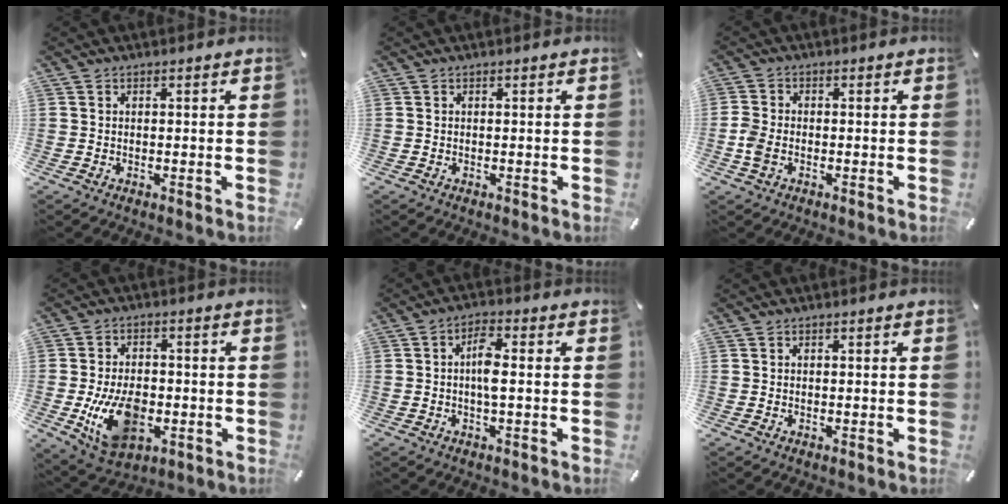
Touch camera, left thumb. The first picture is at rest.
{"total": 0.0}
{"total": 3.9, "force": [-1.3, 2.8, 2.5], "torque": [-0.054, 0.004, -0.023]}
{"total": 13.7, "force": [-3.1, 9.0, 9.9], "torque": [-0.182, -0.003, -0.053]}
{"total": 5.1, "force": [-0.2, 1.7, 4.9], "torque": [-0.098, 0.005, -0.006]}
{"total": 0.0}